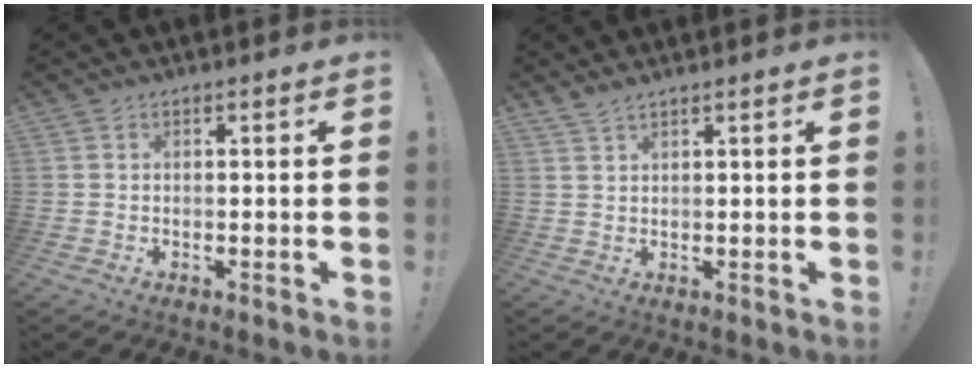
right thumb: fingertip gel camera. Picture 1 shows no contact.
{"total": 1.9, "force": [1.7, -0.1, 1.0], "torque": [-0.028, -0.006, 0.032]}